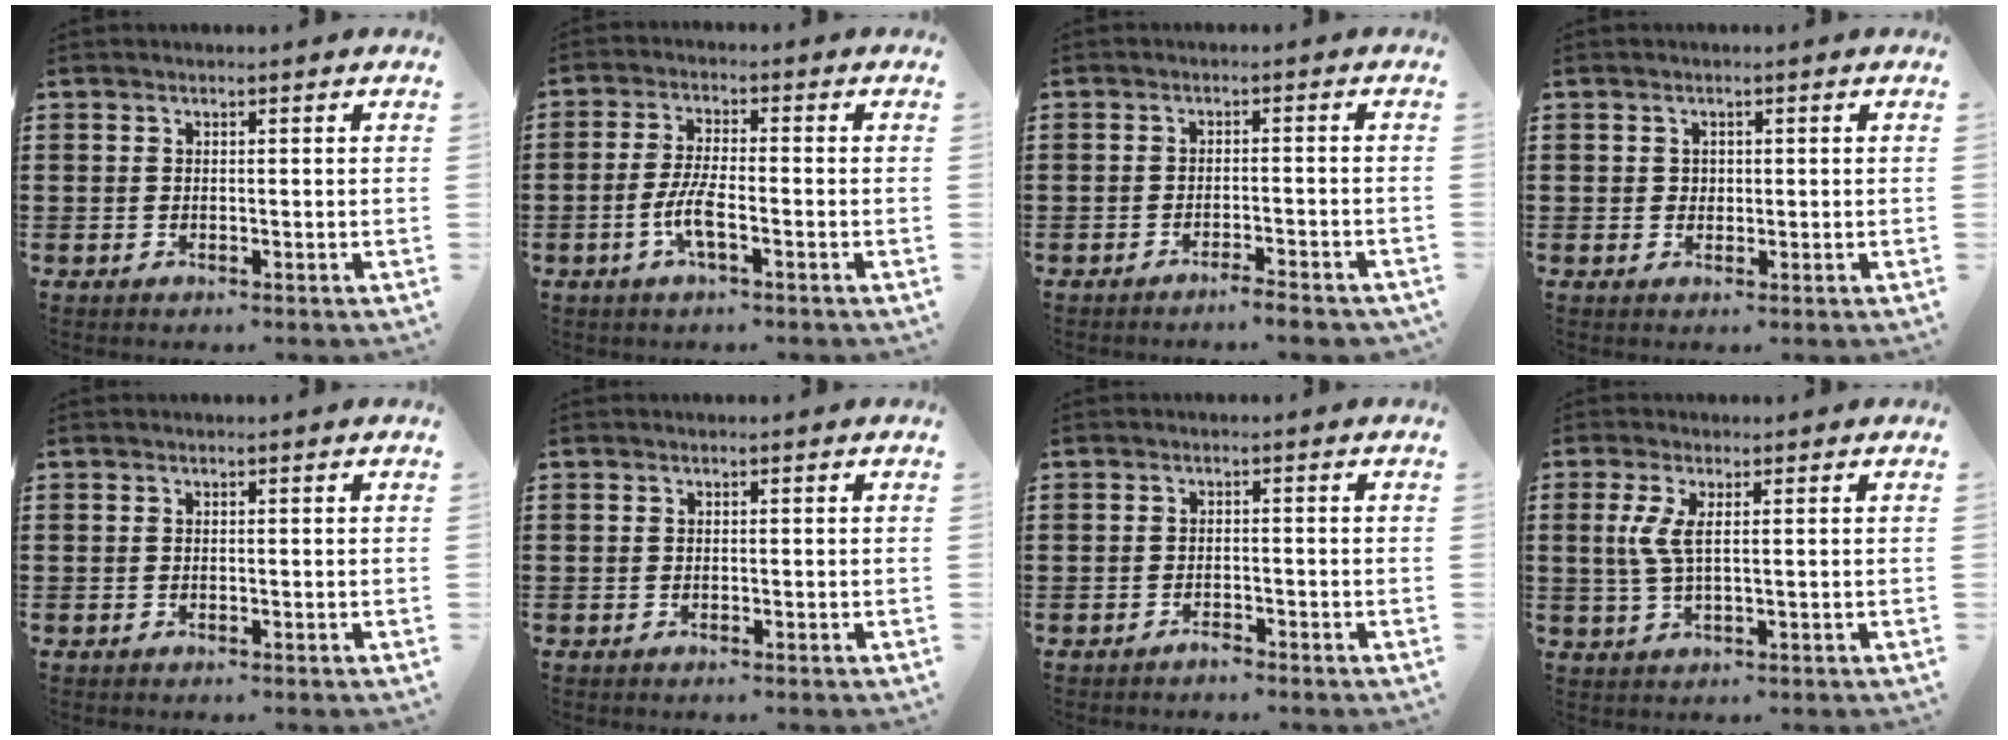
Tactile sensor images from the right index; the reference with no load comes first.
{"total": 4.8, "force": [-1.9, 1.0, 4.3], "torque": [-0.099, -0.006, -0.043]}
{"total": 2.7, "force": [-2.4, -0.1, 1.2], "torque": [-0.019, -0.001, -0.047]}
{"total": 1.0, "force": [0.3, 0.9, 0.3], "torque": [-0.008, 0.004, 0.007]}
{"total": 0.0}
{"total": 0.0}
{"total": 1.2, "force": [-1.2, 0.1, 0.2], "torque": [-0.008, 0.000, -0.025]}
{"total": 3.9, "force": [0.8, 0.8, 3.7], "torque": [-0.090, -0.006, 0.009]}